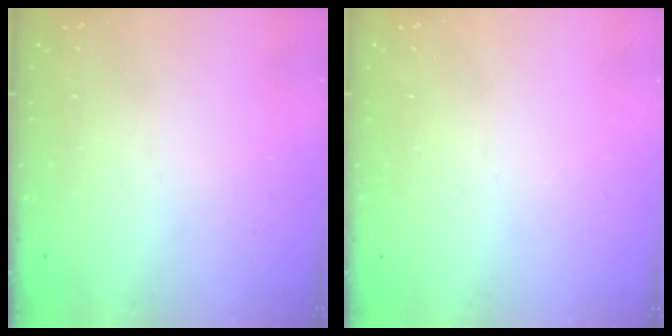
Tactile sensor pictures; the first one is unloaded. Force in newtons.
{"total": 0.0}